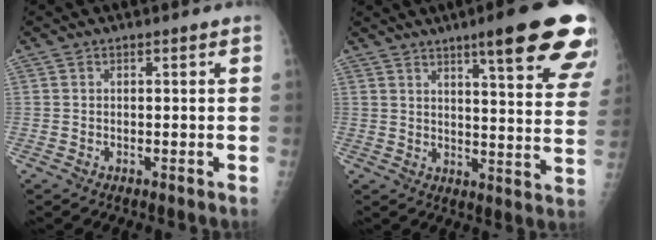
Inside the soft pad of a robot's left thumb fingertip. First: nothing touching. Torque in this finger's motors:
{"motor_torque": [2.10, 1.60, 1.16, -0.97, 0.32]}